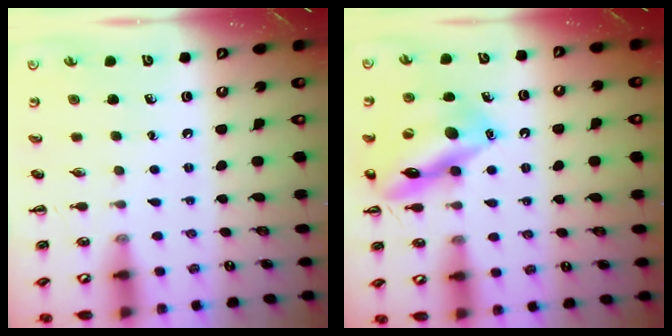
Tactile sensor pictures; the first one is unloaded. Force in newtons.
{"total": 16.5, "press": 16.5, "slide": 1.5}